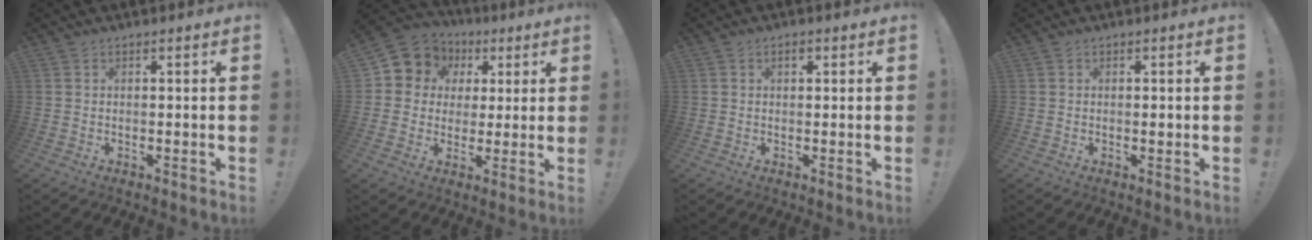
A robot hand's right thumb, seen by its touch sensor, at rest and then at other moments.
{"total": 8.9, "force": [3.1, 8.1, 2.1], "torque": [-0.031, -0.026, 0.063]}
{"total": 1.5, "force": [0.6, 0.8, 1.1], "torque": [-0.015, 0.001, 0.009]}
{"total": 0.5, "force": [-0.1, 0.2, 0.5], "torque": [0.000, -0.001, -0.004]}